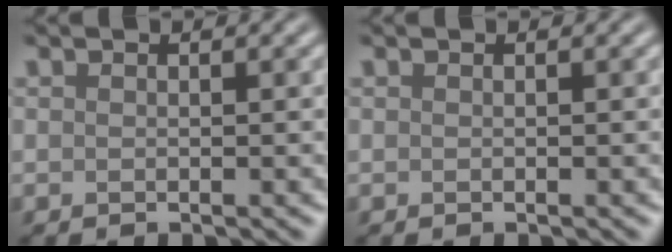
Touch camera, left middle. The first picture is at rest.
{"total": 0.0}